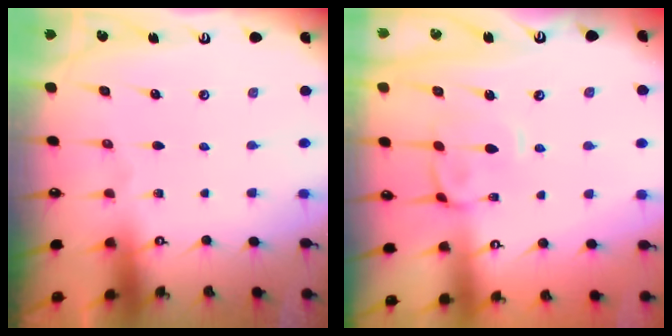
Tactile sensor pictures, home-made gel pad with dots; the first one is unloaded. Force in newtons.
{"total": 2.0, "press": 1.6, "slide": 1.1}